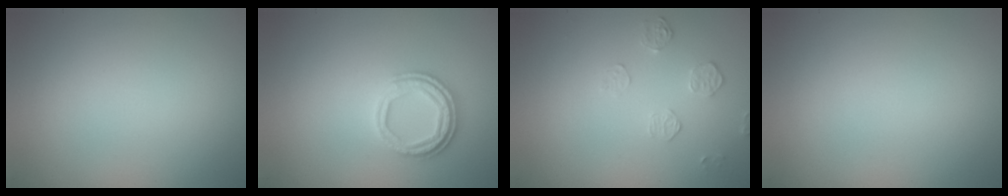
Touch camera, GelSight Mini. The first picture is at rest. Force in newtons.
{"total": 3.1, "press": 2.5, "slide": 1.9}
{"total": 1.5, "press": 0.8, "slide": 1.3}
{"total": 0.0}